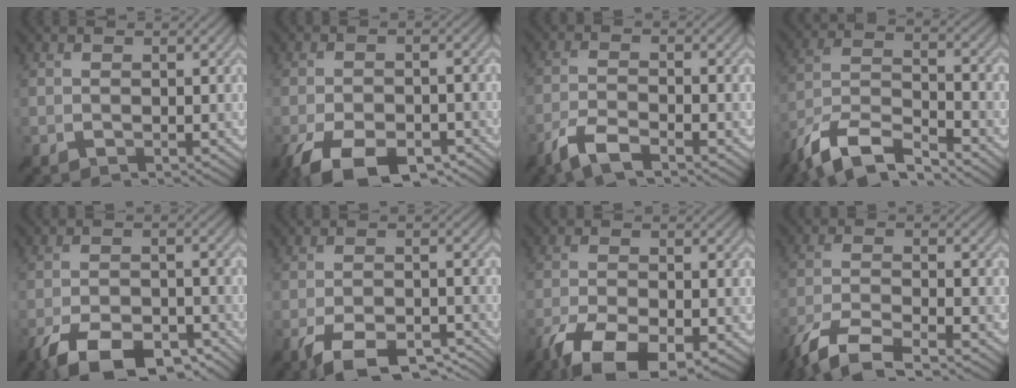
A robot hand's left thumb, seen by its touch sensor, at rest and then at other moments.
{"total": 10.8, "force": [-6.9, 4.2, 7.1], "torque": [-0.134, -0.009, -0.119]}
{"total": 5.0, "force": [-3.4, 1.0, 3.5], "torque": [-0.076, -0.002, -0.079]}
{"total": 11.6, "force": [-9.0, 3.1, 6.7], "torque": [-0.143, -0.004, -0.182]}
{"total": 11.1, "force": [-7.5, 4.1, 7.0], "torque": [-0.127, -0.006, -0.135]}
{"total": 9.5, "force": [-6.4, 2.8, 6.4], "torque": [-0.114, -0.001, -0.106]}
{"total": 10.7, "force": [-6.5, 3.6, 7.7], "torque": [-0.158, -0.018, -0.115]}
{"total": 8.0, "force": [-5.7, 1.9, 5.2], "torque": [-0.117, -0.011, -0.122]}